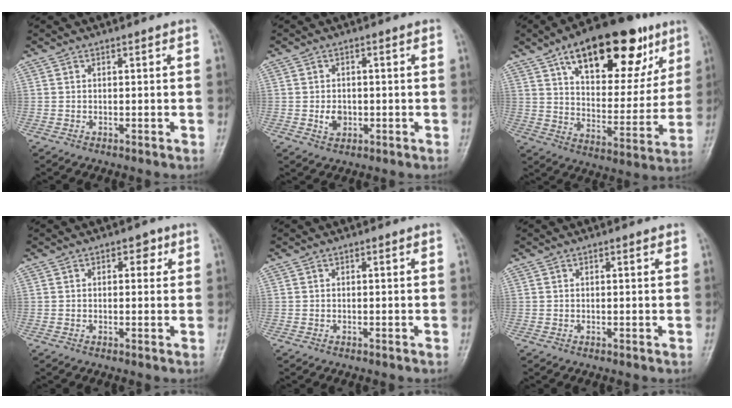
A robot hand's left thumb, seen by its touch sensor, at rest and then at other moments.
{"total": 3.2, "force": [-0.6, 2.5, 1.9], "torque": [-0.024, 0.002, -0.007]}
{"total": 25.8, "force": [13.9, 12.0, 18.1], "torque": [-0.226, -0.020, 0.214]}
{"total": 2.7, "force": [1.0, 1.7, 1.8], "torque": [-0.001, 0.001, 0.007]}
{"total": 0.0}
{"total": 0.8, "force": [0.4, 0.3, 0.6], "torque": [-0.009, 0.000, 0.004]}